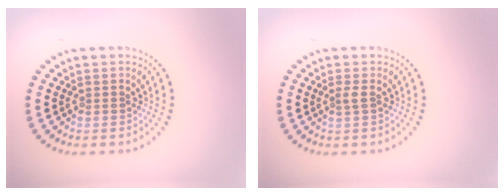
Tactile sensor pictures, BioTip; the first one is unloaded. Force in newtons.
{"total": 0.7, "press": 0.5, "slide": 0.5}